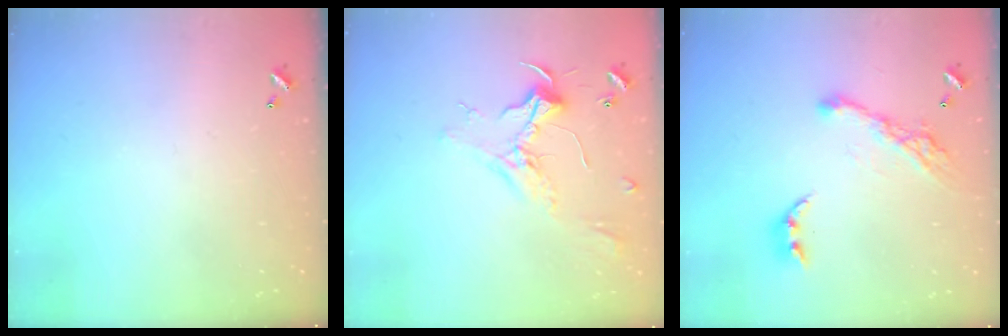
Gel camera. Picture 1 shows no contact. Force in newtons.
{"total": 2.3, "press": 2.2, "slide": 0.9}
{"total": 13.1, "press": 13.0, "slide": 1.3}